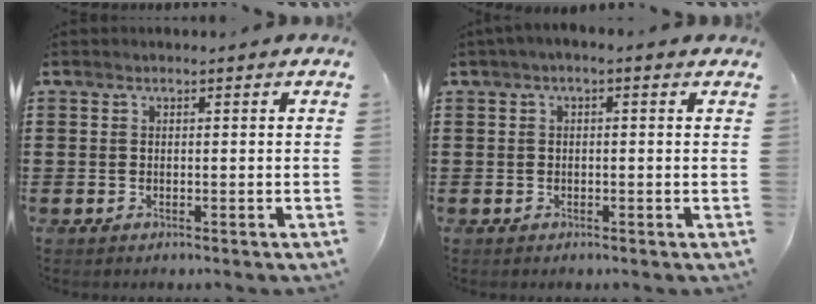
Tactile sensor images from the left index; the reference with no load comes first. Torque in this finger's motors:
{"motor_torque": [2.14, 0.00, 0.59, 0.11]}